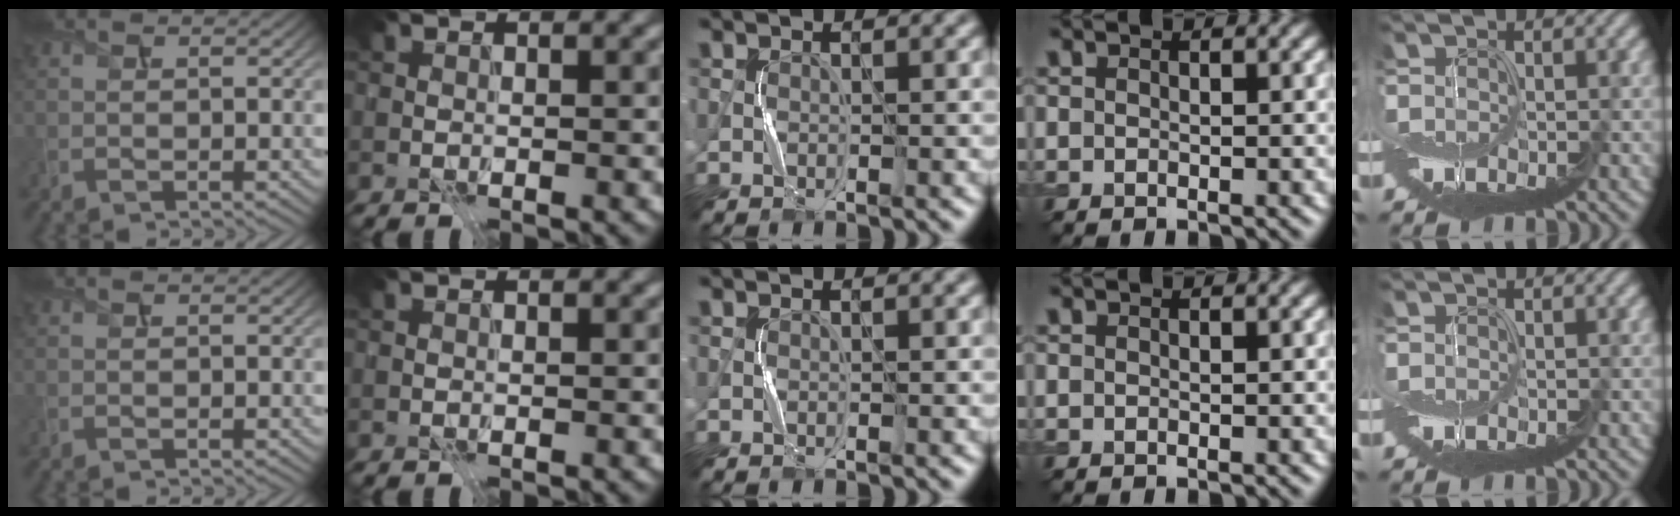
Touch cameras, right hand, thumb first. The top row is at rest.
{}